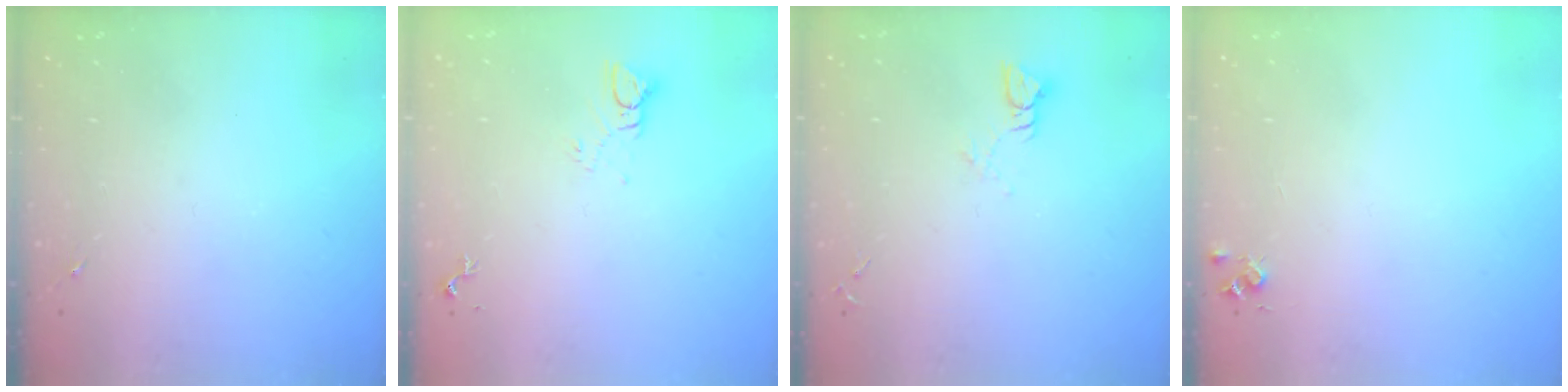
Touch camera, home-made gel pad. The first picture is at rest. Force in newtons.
{"total": 3.9, "press": 3.9, "slide": 0.3}
{"total": 3.9, "press": 3.9, "slide": 0.3}
{"total": 4.4, "press": 4.4, "slide": 0.5}